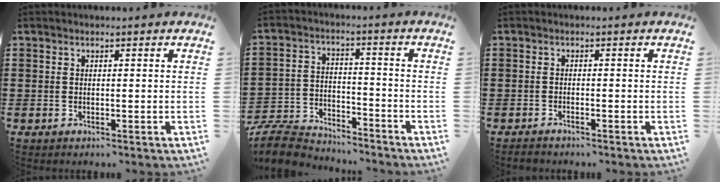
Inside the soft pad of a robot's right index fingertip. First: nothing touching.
{"total": 8.0, "force": [-7.7, 1.8, 1.3], "torque": [-0.036, 0.019, -0.155]}
{"total": 1.0, "force": [-1.0, 0.1, 0.2], "torque": [-0.007, -0.002, -0.018]}